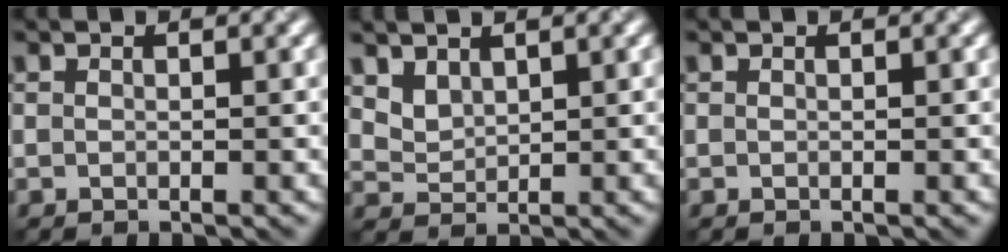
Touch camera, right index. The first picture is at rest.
{"total": 2.3, "force": [1.7, 1.3, 0.9], "torque": [-0.026, -0.007, 0.047]}
{"total": 0.0}